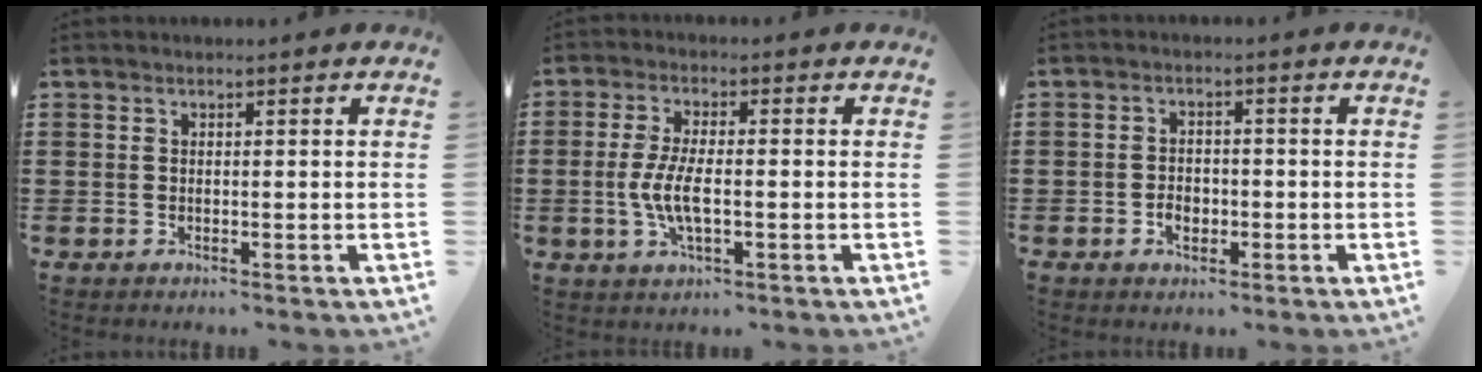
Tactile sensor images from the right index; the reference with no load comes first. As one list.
[{"total": 5.9, "force": [-1.0, 2.0, 5.4], "torque": [-0.122, -0.003, -0.026]}, {"total": 2.6, "force": [-1.0, 2.0, 1.3], "torque": [-0.027, 0.004, -0.020]}]